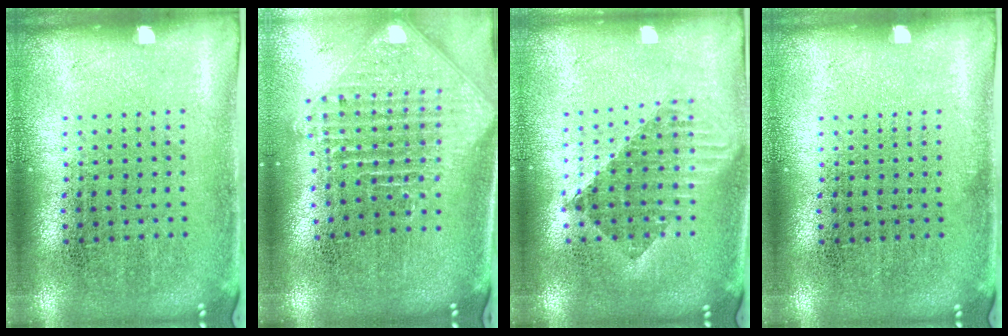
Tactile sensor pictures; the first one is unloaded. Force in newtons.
{"total": 2.5, "press": 1.8, "slide": 1.7}
{"total": 1.5, "press": 1.3, "slide": 0.8}
{"total": 0.0}